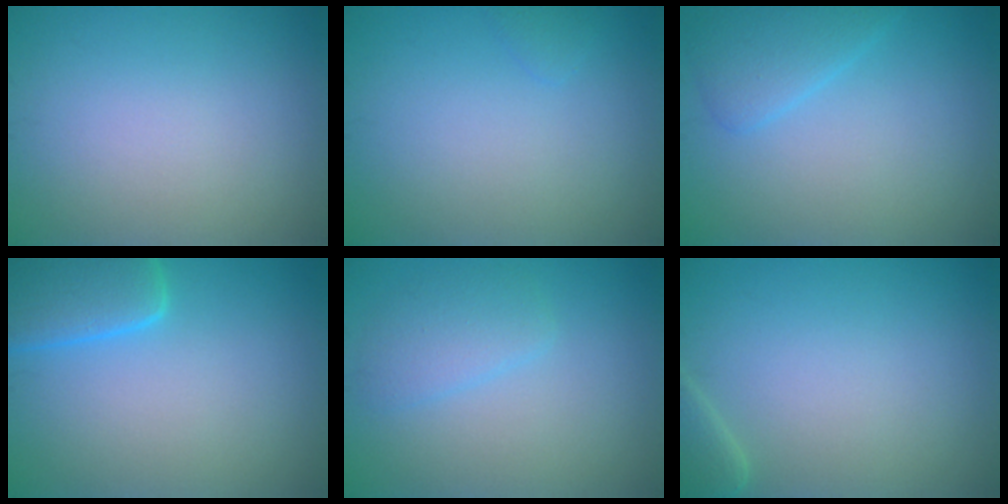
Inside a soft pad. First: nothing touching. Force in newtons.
{"total": 0.6, "press": 0.6, "slide": 0.0}
{"total": 2.6, "press": 2.6, "slide": 0.1}
{"total": 5.2, "press": 5.1, "slide": 0.5}
{"total": 2.1, "press": 2.1, "slide": 0.2}
{"total": 1.9, "press": 1.9, "slide": 0.3}